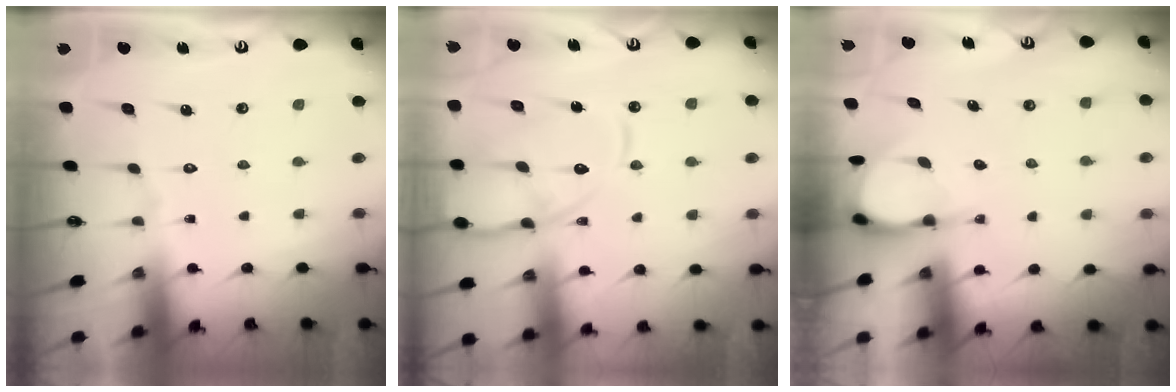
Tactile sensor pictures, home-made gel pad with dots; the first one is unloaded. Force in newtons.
{"total": 13.7, "press": 13.6, "slide": 1.4}
{"total": 4.0, "press": 4.0, "slide": 0.2}